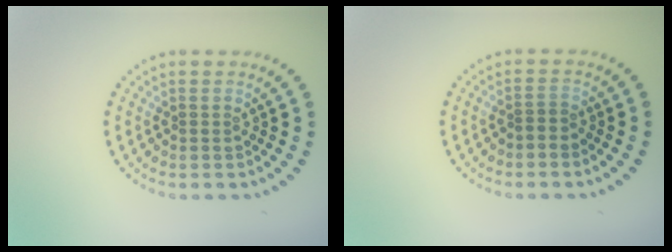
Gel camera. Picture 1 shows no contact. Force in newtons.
{"total": 0.6, "press": 0.5, "slide": 0.4}